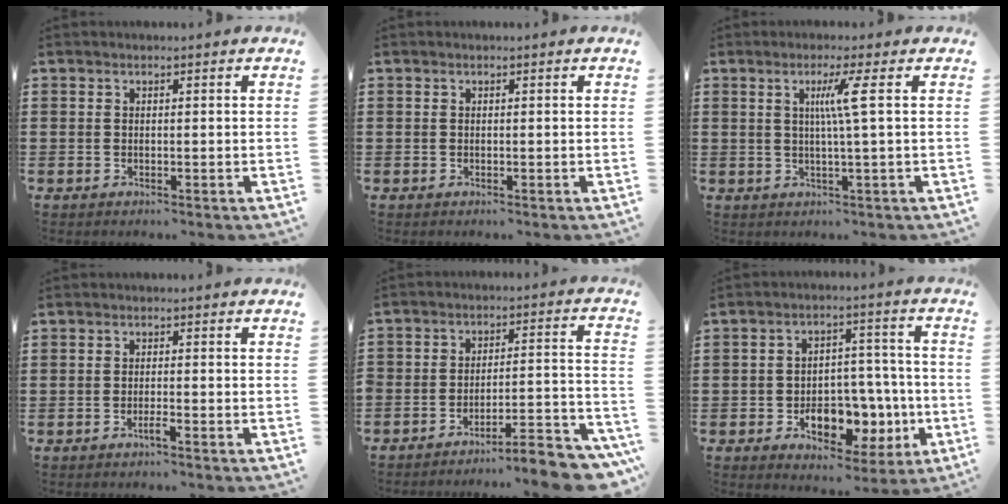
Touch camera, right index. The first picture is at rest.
{"total": 0.0}
{"total": 4.7, "force": [0.9, -1.0, 4.5], "torque": [-0.087, -0.005, 0.008]}
{"total": 1.5, "force": [-1.0, 0.1, 1.1], "torque": [-0.020, -0.004, -0.018]}
{"total": 7.5, "force": [-7.0, 0.7, 2.6], "torque": [-0.029, 0.004, -0.137]}
{"total": 9.1, "force": [-3.0, 6.1, 6.1], "torque": [-0.087, 0.014, -0.052]}